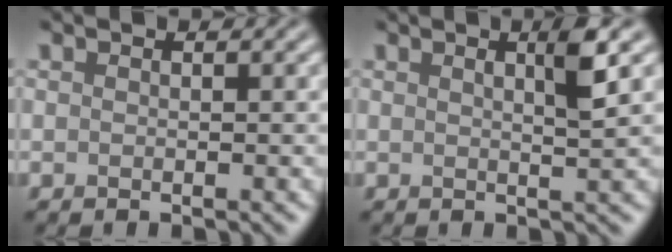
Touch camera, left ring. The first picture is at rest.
{"total": 2.6, "force": [1.0, 0.3, 2.4], "torque": [-0.033, 0.004, 0.013]}